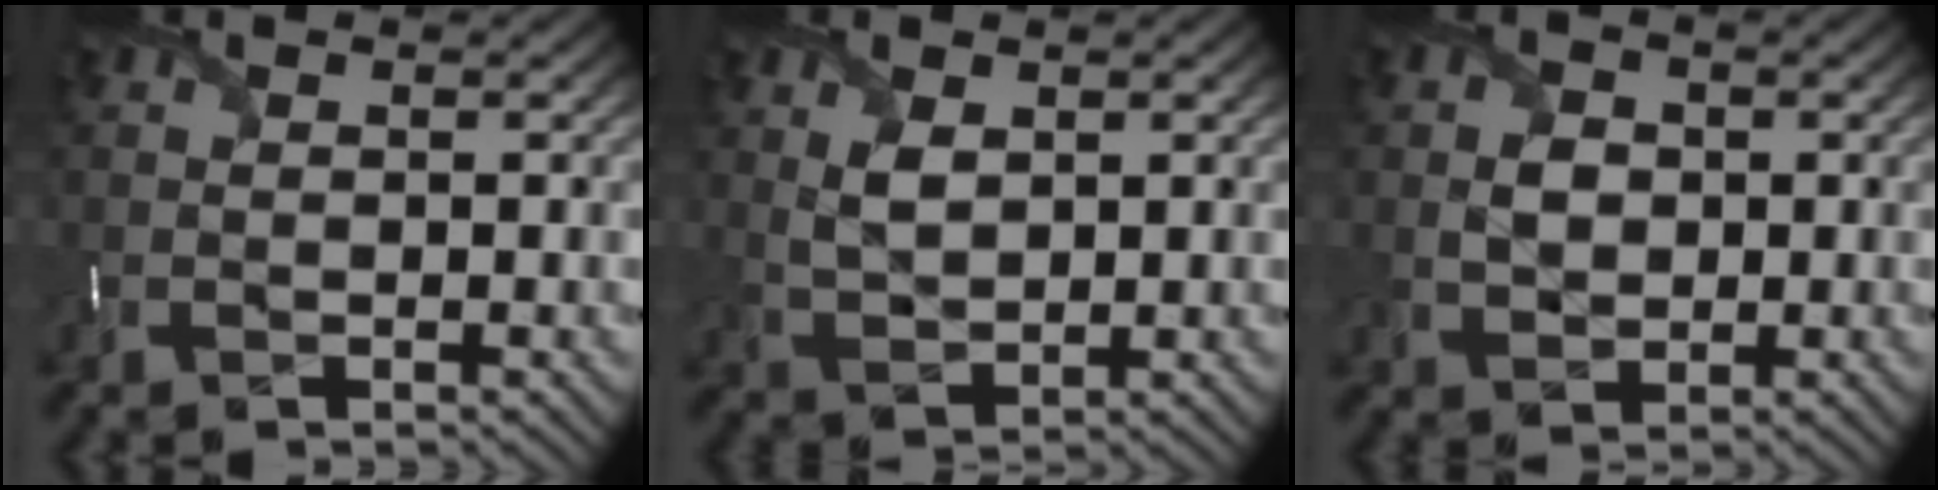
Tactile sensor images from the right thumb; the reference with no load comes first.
{"total": 3.3, "force": [1.2, 1.9, 2.4], "torque": [-0.059, -0.005, 0.030]}
{"total": 3.2, "force": [0.1, 2.5, 2.0], "torque": [-0.046, -0.004, 0.000]}